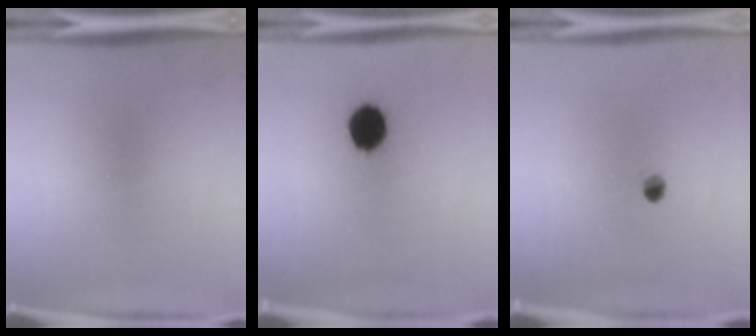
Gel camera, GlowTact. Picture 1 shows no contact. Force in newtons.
{"total": 10.5}
{"total": 2.0}